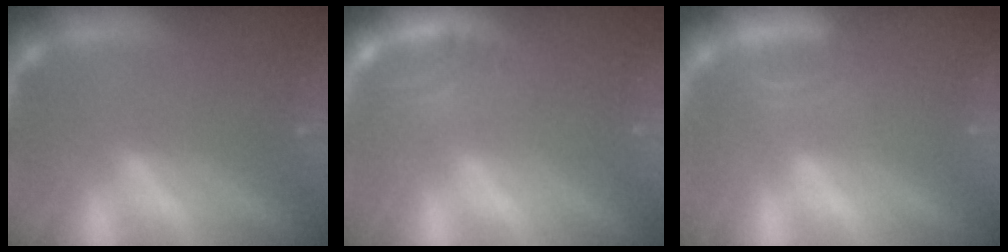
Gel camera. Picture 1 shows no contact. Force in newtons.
{"total": 2.5}
{"total": 1.9}